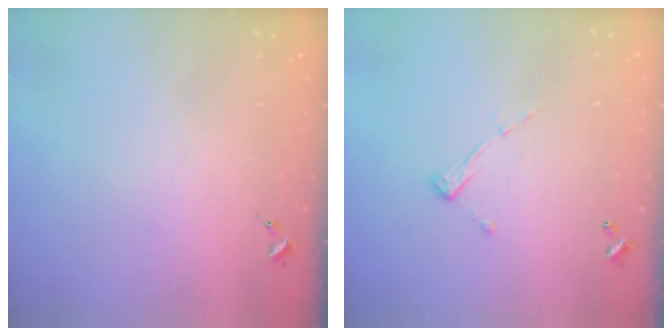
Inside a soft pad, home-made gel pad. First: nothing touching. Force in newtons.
{"total": 6.7, "press": 6.7, "slide": 0.3}